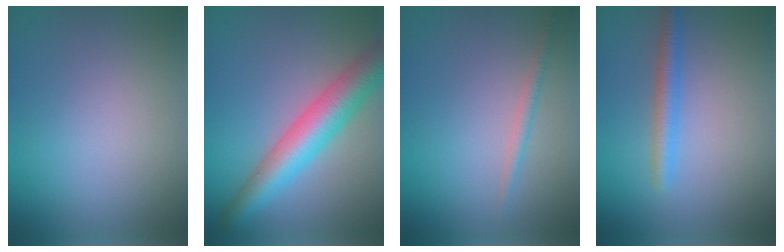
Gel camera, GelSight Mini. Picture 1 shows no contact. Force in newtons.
{"total": 6.3, "press": 6.3, "slide": 0.2}
{"total": 1.2, "press": 1.2, "slide": 0.0}
{"total": 2.2, "press": 2.1, "slide": 0.1}